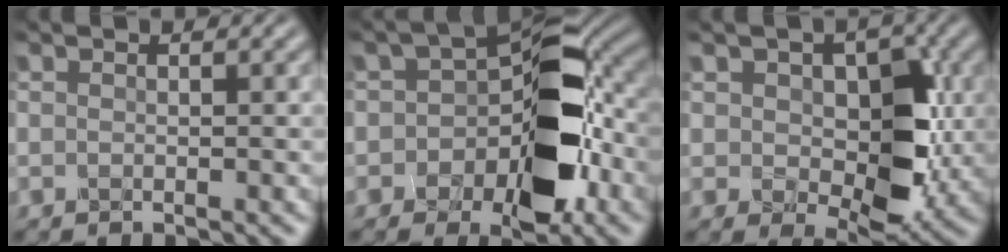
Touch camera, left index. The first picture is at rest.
{"total": 9.4, "force": [-2.2, 5.7, 7.1], "torque": [-0.090, 0.010, -0.044]}
{"total": 6.7, "force": [0.4, 4.4, 5.0], "torque": [-0.074, -0.010, 0.006]}